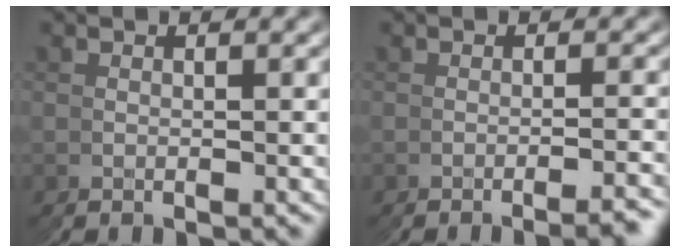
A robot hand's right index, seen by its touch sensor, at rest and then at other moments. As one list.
[{"total": 2.0, "force": [-1.3, -1.5, -0.4], "torque": [0.004, 0.014, -0.026]}]